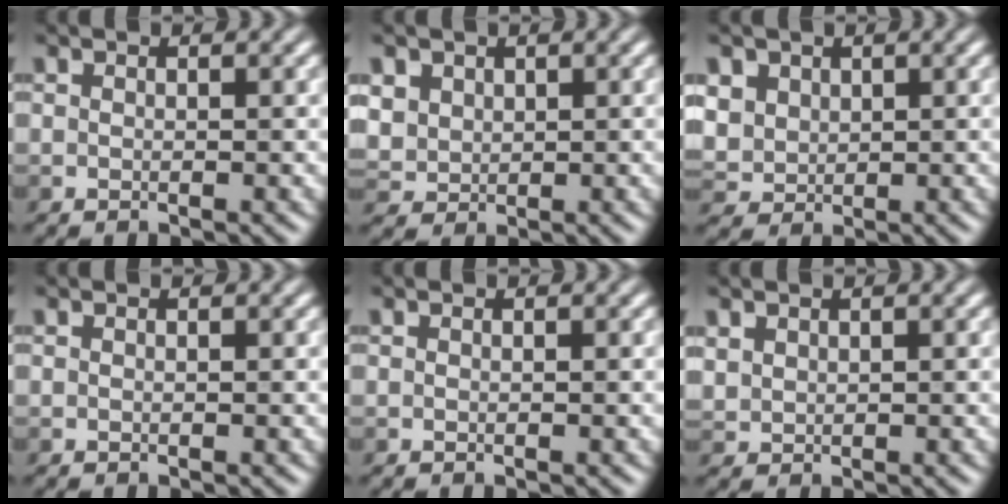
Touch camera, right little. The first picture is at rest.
{"total": 2.9, "force": [1.3, 2.4, 1.0], "torque": [-0.037, 0.002, 0.040]}
{"total": 3.9, "force": [1.7, 3.1, 1.5], "torque": [-0.057, 0.007, 0.045]}
{"total": 0.0}
{"total": 0.0}
{"total": 1.2, "force": [0.7, 0.9, 0.3], "torque": [-0.008, -0.001, 0.021]}